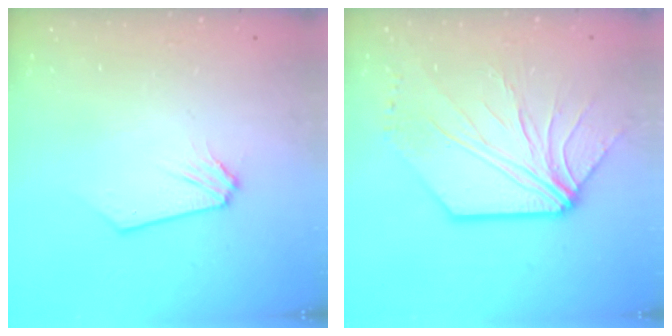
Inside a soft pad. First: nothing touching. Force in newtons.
{"total": 9.6, "press": 9.5, "slide": 1.7}